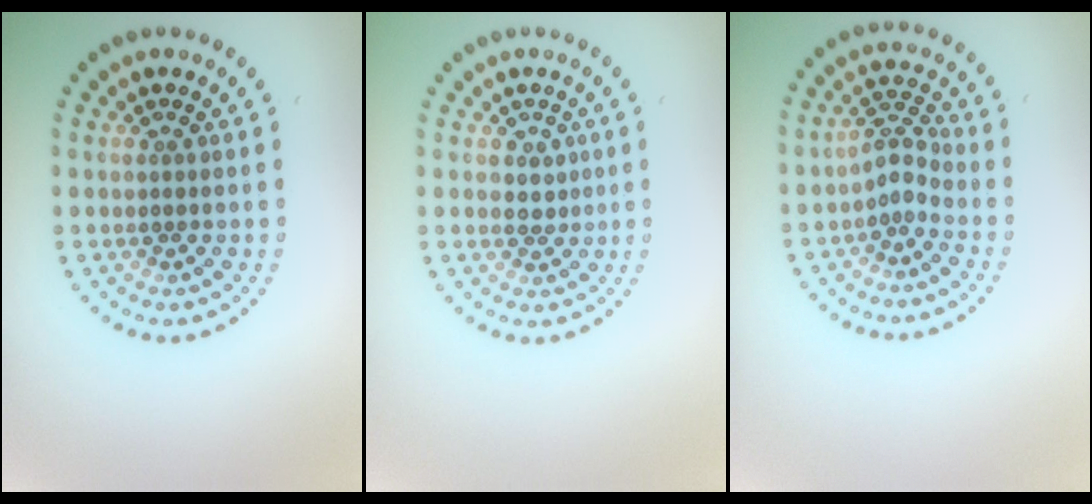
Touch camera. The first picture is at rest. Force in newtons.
{"total": 1.5, "press": 1.3, "slide": 0.7}
{"total": 2.2, "press": 1.6, "slide": 1.5}